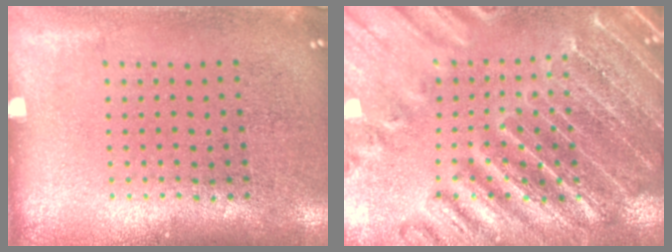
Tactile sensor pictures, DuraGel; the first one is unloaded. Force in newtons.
{"total": 3.9, "press": 3.7, "slide": 1.1}